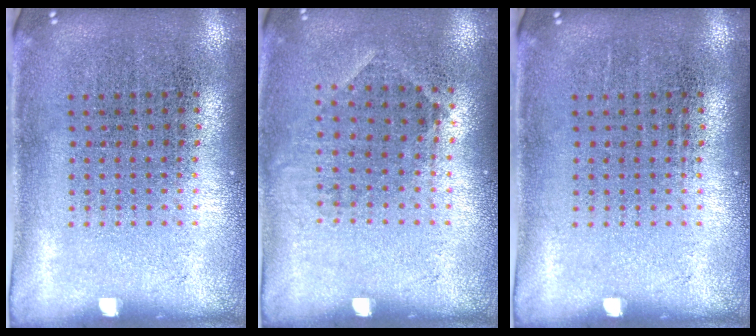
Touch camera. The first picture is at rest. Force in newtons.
{"total": 0.9, "press": 0.6, "slide": 0.6}
{"total": 0.0}